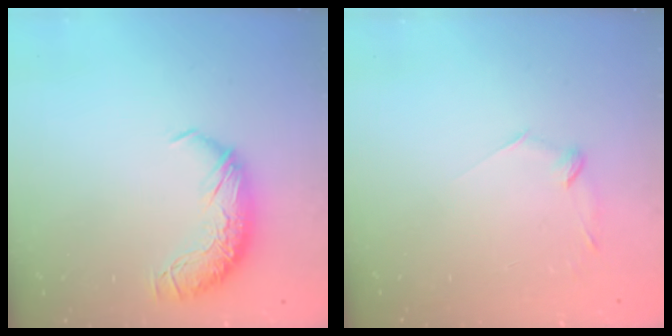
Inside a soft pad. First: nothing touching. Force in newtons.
{"total": 7.5, "press": 7.4, "slide": 0.7}